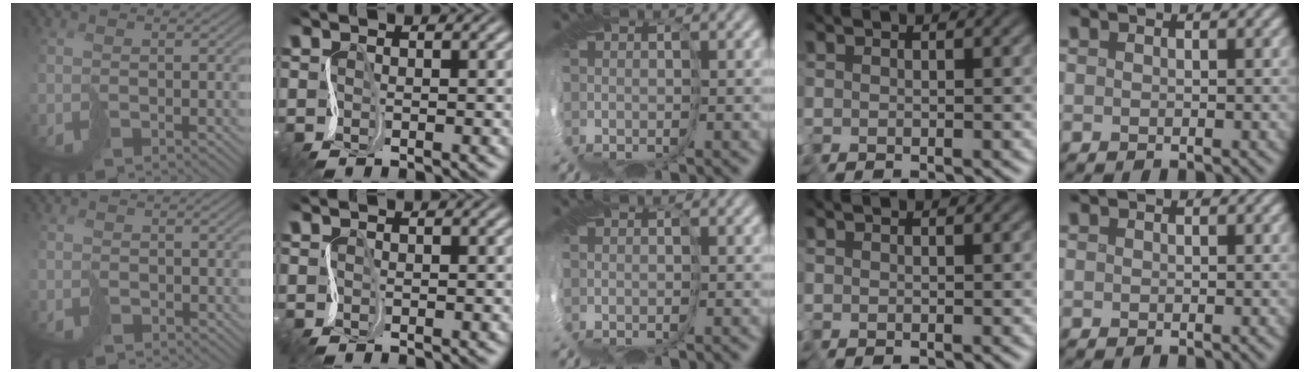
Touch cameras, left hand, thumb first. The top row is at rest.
{"thumb": {"total": 0.8, "force": [0.6, 0.5, 0.1], "torque": [-0.004, -0.002, 0.012]}}